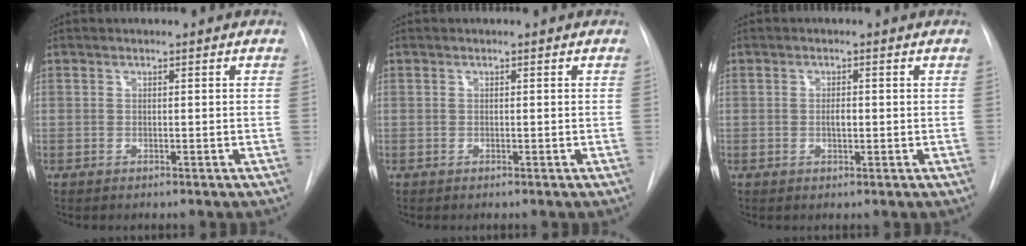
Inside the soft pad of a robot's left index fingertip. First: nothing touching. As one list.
[{"total": 0.0}, {"total": 1.6, "force": [-0.4, 0.7, 1.3], "torque": [-0.022, -0.003, -0.009]}]